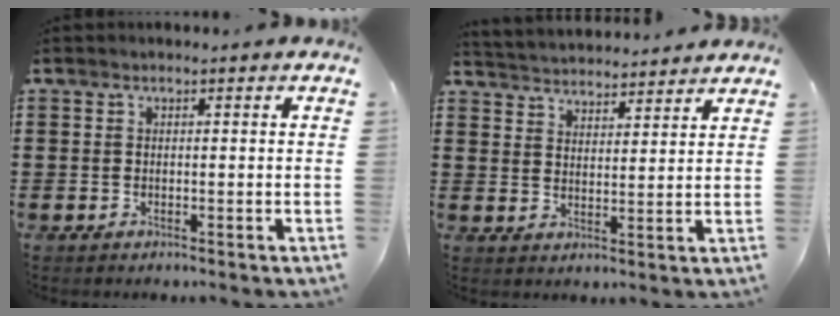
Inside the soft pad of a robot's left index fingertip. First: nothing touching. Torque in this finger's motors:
{"motor_torque": [1.26, -0.88, 0.16, 0.09]}